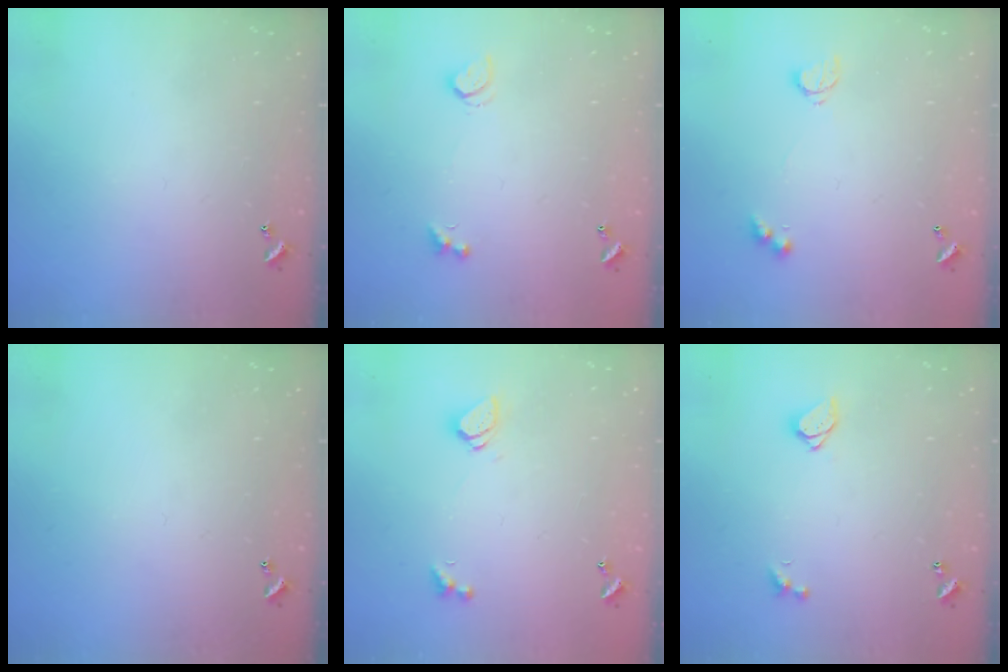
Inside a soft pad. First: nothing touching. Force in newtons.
{"total": 1.8, "press": 1.8, "slide": 0.5}
{"total": 4.1, "press": 4.0, "slide": 0.7}
{"total": 0.0}
{"total": 1.6, "press": 1.6, "slide": 0.5}
{"total": 1.6, "press": 1.5, "slide": 0.3}